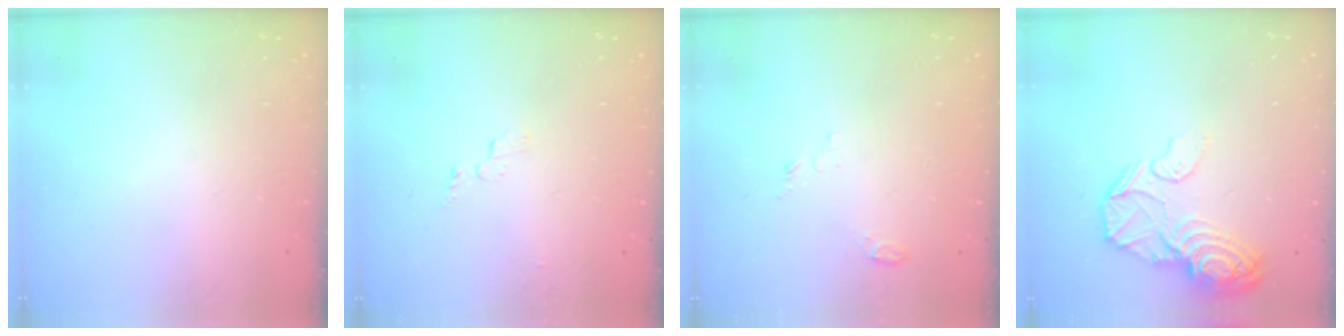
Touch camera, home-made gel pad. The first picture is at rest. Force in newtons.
{"total": 3.3, "press": 3.3, "slide": 0.3}
{"total": 4.0, "press": 3.9, "slide": 0.9}
{"total": 21.5, "press": 18.0, "slide": 11.9}